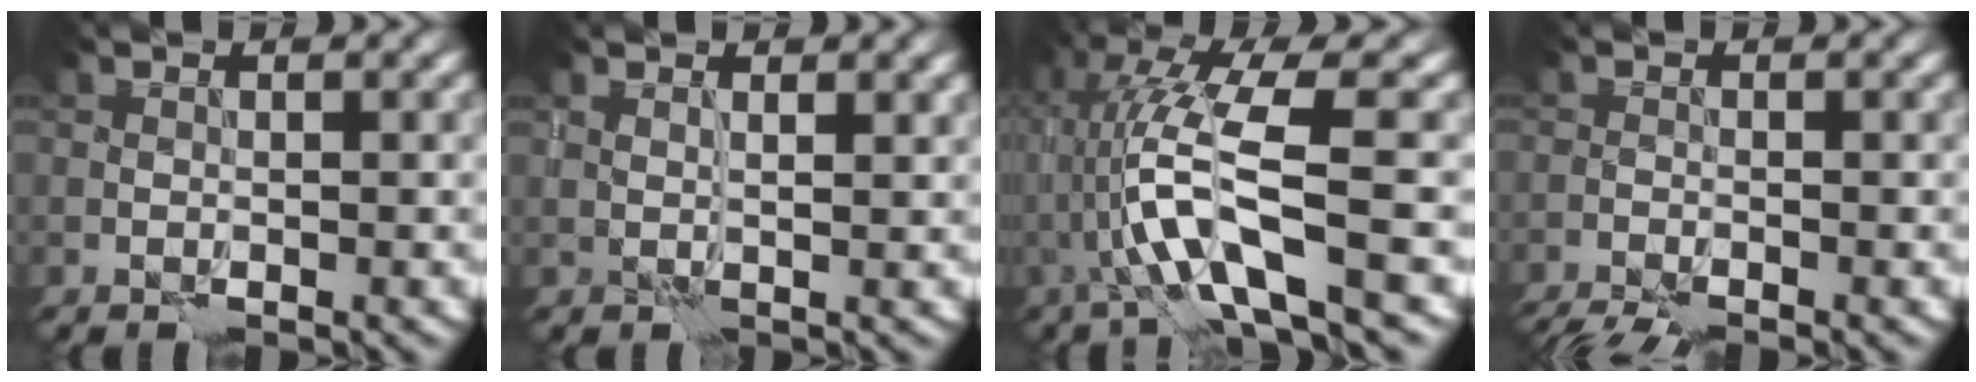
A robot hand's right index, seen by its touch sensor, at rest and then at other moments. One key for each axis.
{"total": 1.6, "fx": 1.2, "fy": 0.2, "fz": 1.0, "tx": -0.016, "ty": -0.004, "tz": 0.025}
{"total": 8.5, "fx": -0.8, "fy": 1.4, "fz": 8.4, "tx": -0.164, "ty": 0.009, "tz": -0.015}
{"total": 4.9, "fx": -4.5, "fy": 0.6, "fz": 1.8, "tx": -0.033, "ty": -0.023, "tz": -0.072}